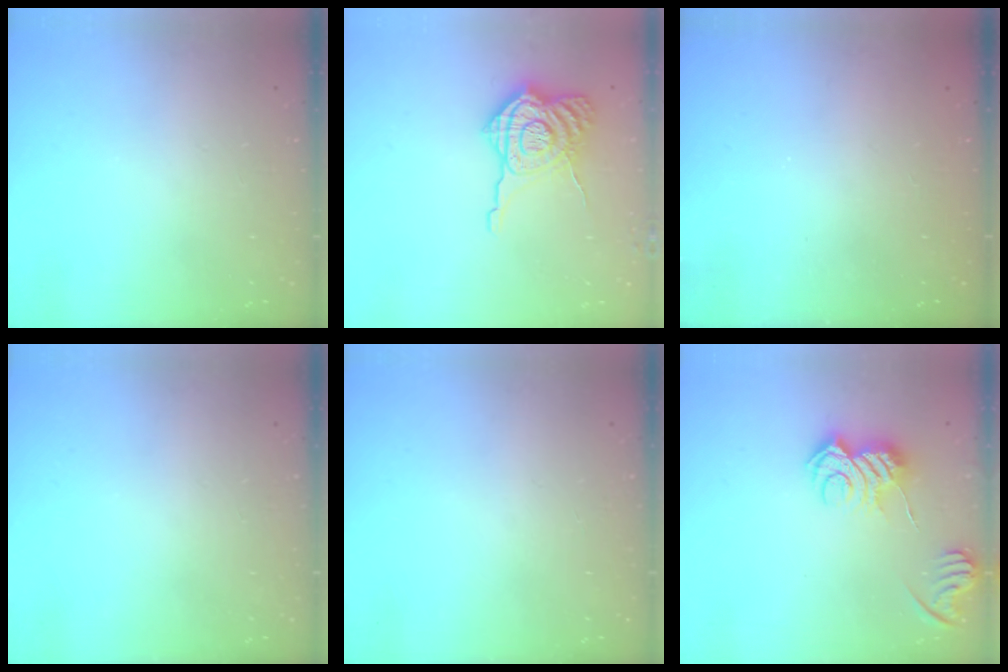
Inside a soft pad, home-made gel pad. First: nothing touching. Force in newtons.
{"total": 12.9, "press": 12.8, "slide": 1.3}
{"total": 2.3, "press": 2.2, "slide": 0.8}
{"total": 0.0}
{"total": 0.0}
{"total": 9.8, "press": 9.8, "slide": 0.2}